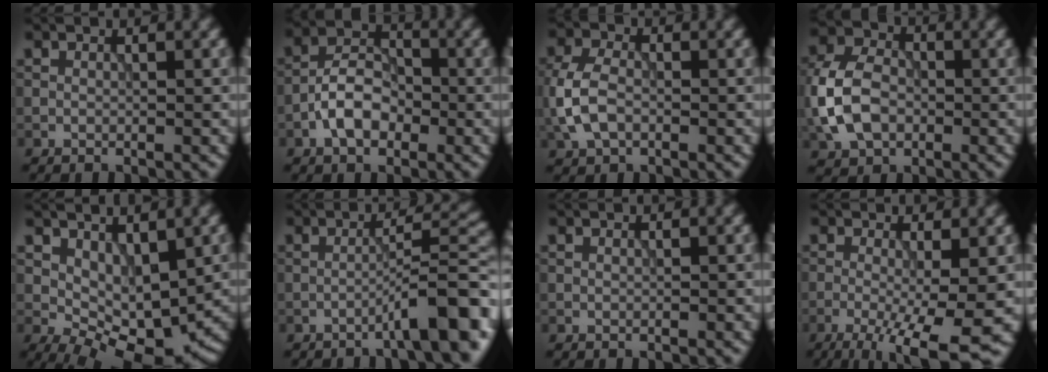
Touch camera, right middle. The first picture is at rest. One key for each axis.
{"total": 4.7, "fx": -1.9, "fy": 2.9, "fz": 3.3, "tx": -0.056, "ty": 0.013, "tz": -0.041}
{"total": 4.1, "fx": -1.0, "fy": 2.7, "fz": 2.8, "tx": -0.069, "ty": 0.003, "tz": -0.027}
{"total": 6.8, "fx": -1.4, "fy": 5.0, "fz": 4.5, "tx": -0.097, "ty": 0.010, "tz": -0.037}
{"total": 6.4, "fx": 0.7, "fy": 3.4, "fz": 5.3, "tx": -0.088, "ty": -0.009, "tz": 0.018}
{"total": 7.0, "fx": -3.9, "fy": 0.9, "fz": 5.7, "tx": -0.077, "ty": 0.025, "tz": -0.064}
{"total": 0.0}
{"total": 8.3, "fx": -3.2, "fy": 1.9, "fz": 7.4, "tx": -0.119, "ty": -0.012, "tz": -0.048}